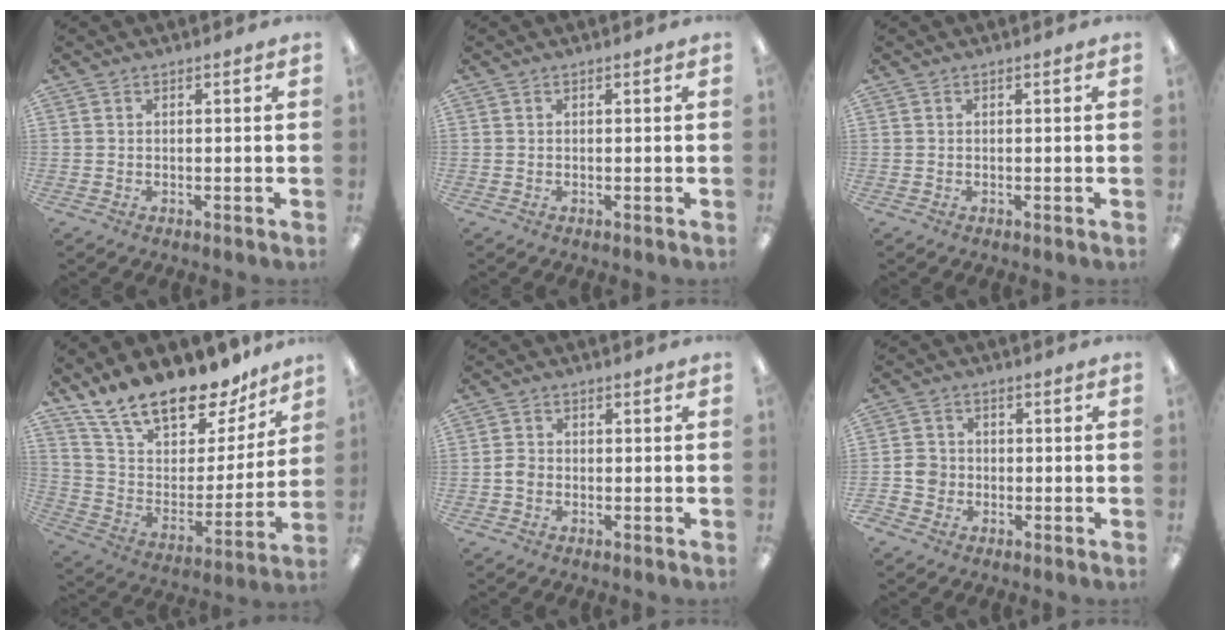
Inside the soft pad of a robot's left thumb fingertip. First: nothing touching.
{"total": 0.0}
{"total": 0.0}
{"total": 19.2, "force": [15.8, 7.5, 8.0], "torque": [-0.140, -0.117, 0.279]}
{"total": 2.1, "force": [-0.7, 1.7, 1.1], "torque": [-0.020, 0.006, -0.015]}
{"total": 4.3, "force": [-1.5, 3.8, 1.3], "torque": [-0.022, 0.010, -0.026]}